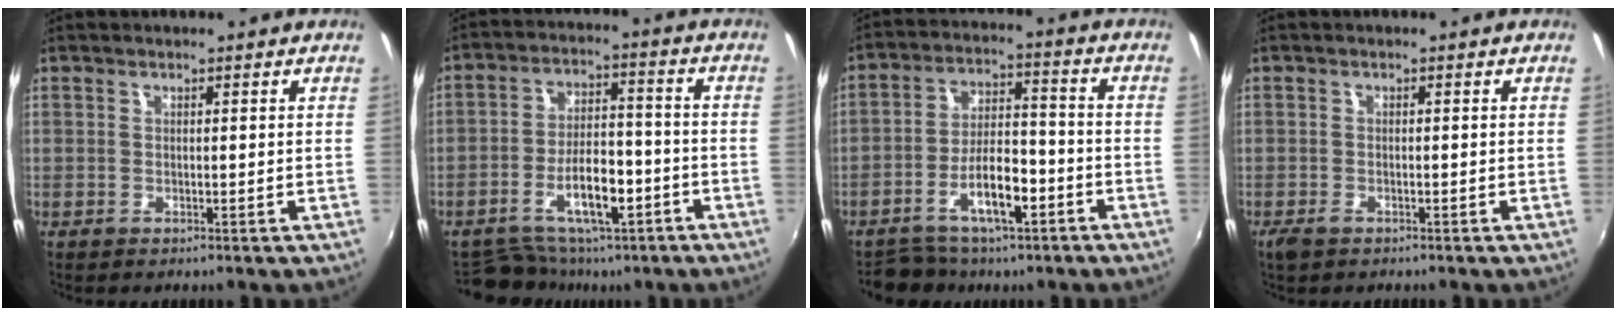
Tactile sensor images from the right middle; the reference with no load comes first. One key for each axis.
{"total": 11.4, "fx": -7.1, "fy": 5.7, "fz": 6.8, "tx": -0.127, "ty": 0.018, "tz": -0.107}
{"total": 10.8, "fx": -6.2, "fy": 5.2, "fz": 7.1, "tx": -0.133, "ty": 0.019, "tz": -0.096}
{"total": 2.3, "fx": -1.6, "fy": 1.2, "fz": 1.1, "tx": -0.026, "ty": -0.007, "tz": -0.030}